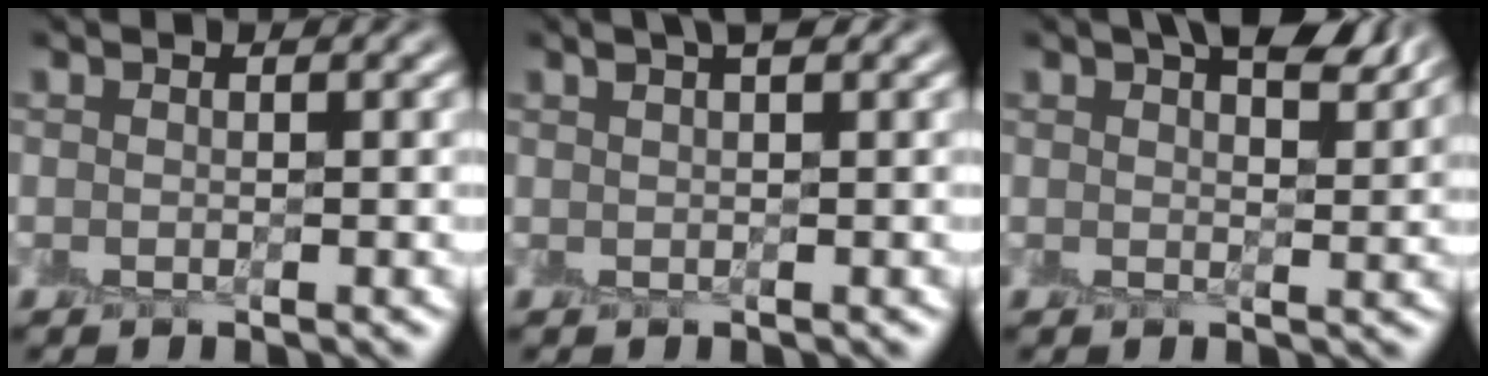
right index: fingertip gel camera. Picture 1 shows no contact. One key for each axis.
{"total": 1.8, "fx": 1.1, "fy": 0.2, "fz": 1.4, "tx": -0.015, "ty": 0.004, "tz": 0.018}
{"total": 5.9, "fx": 3.9, "fy": 1.9, "fz": 4.0, "tx": -0.029, "ty": 0.022, "tz": 0.040}